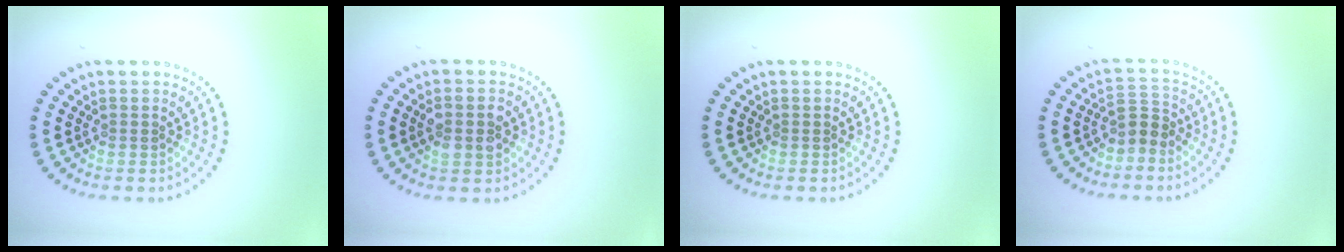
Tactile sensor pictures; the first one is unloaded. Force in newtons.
{"total": 2.4, "press": 2.4, "slide": 0.3}
{"total": 0.0}
{"total": 2.2, "press": 1.6, "slide": 1.5}